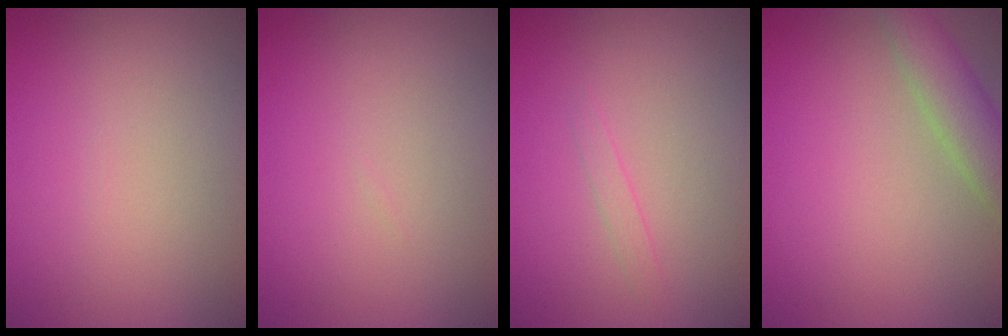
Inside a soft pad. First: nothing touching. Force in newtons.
{"total": 0.0}
{"total": 0.8, "press": 0.8, "slide": 0.1}
{"total": 3.8, "press": 3.8, "slide": 0.3}